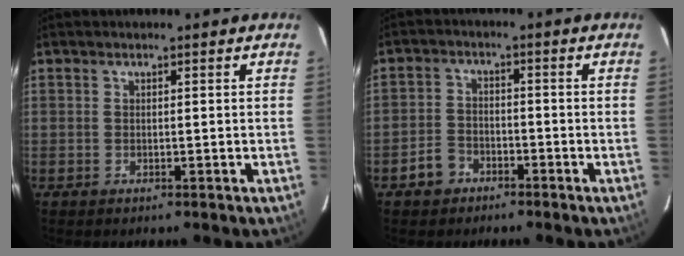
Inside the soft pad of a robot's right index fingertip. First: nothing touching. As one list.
[{"total": 5.3, "force": [-2.9, 4.4, 0.9], "torque": [-0.017, 0.014, -0.043]}]